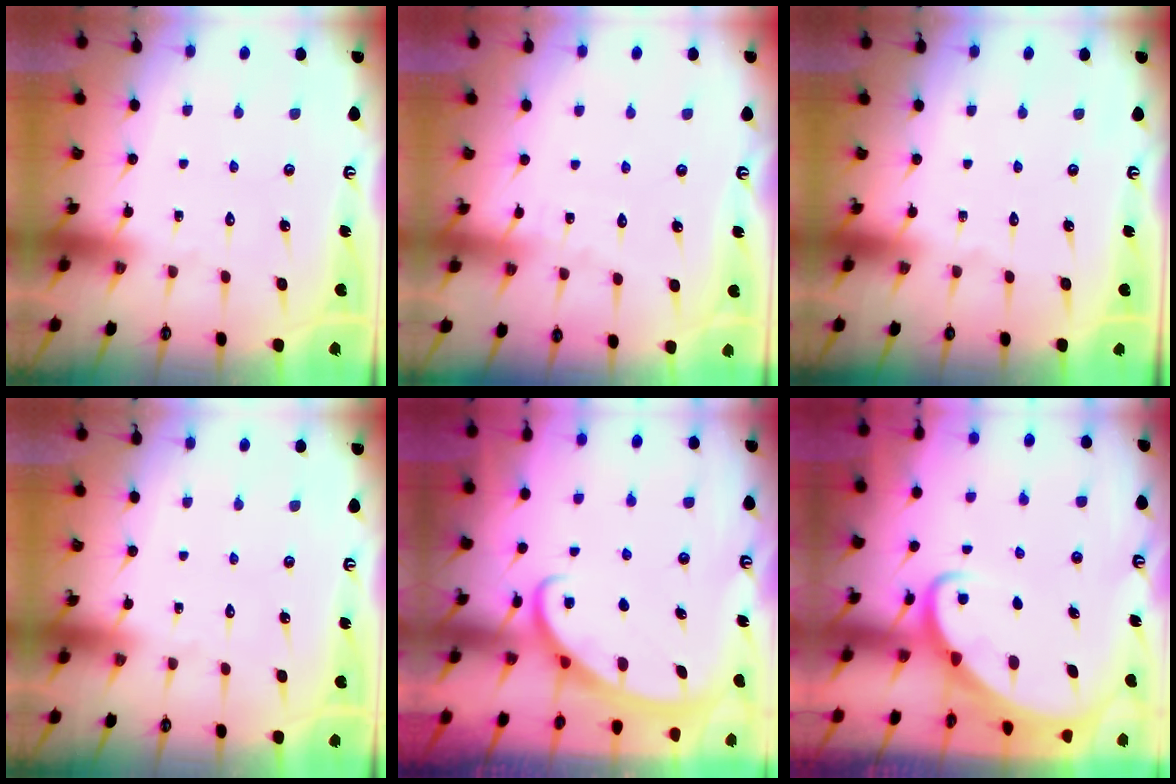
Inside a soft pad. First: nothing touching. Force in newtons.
{"total": 2.9, "press": 2.9, "slide": 0.3}
{"total": 0.0}
{"total": 0.0}
{"total": 2.5, "press": 2.5, "slide": 0.4}
{"total": 3.0, "press": 3.0, "slide": 0.2}